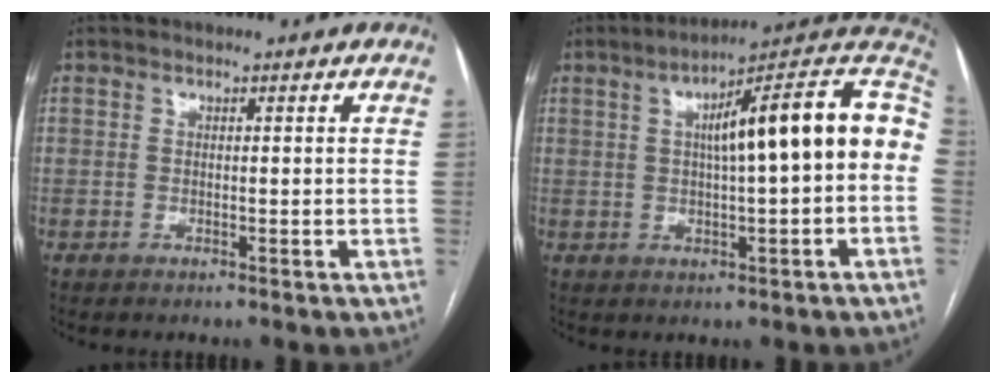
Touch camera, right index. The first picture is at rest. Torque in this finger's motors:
{"motor_torque": [1.06, -0.46, 0.44, 0.12]}